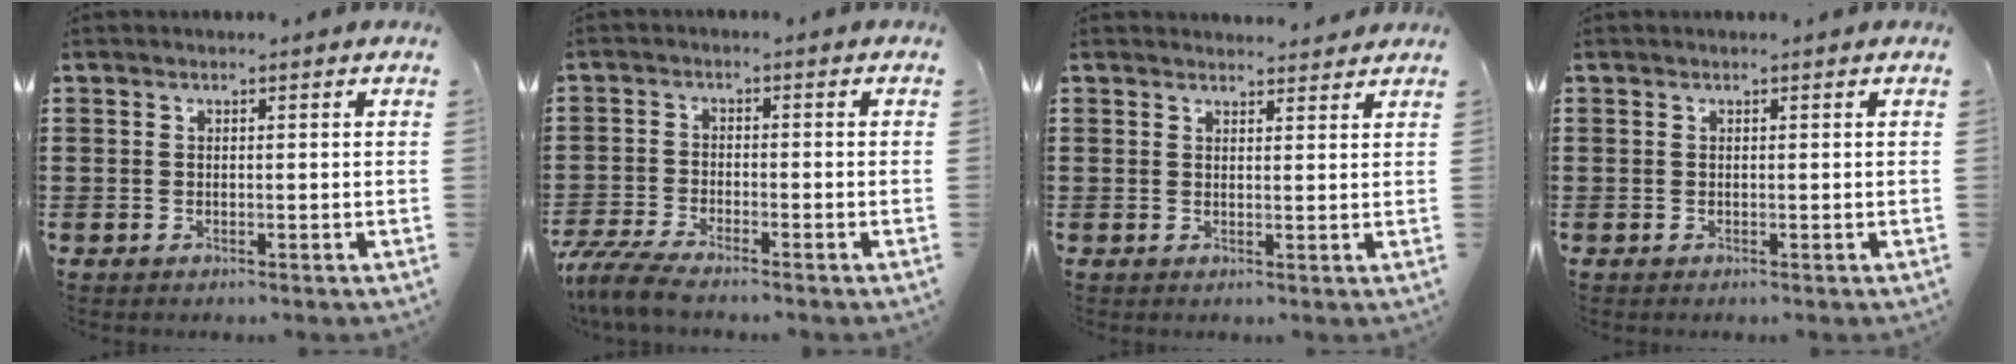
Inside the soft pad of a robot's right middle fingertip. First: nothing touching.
{"total": 5.0, "force": [-4.5, 0.6, 2.0], "torque": [-0.061, -0.013, -0.095]}
{"total": 1.9, "force": [1.9, 0.3, 0.1], "torque": [0.001, -0.001, 0.036]}
{"total": 0.0}